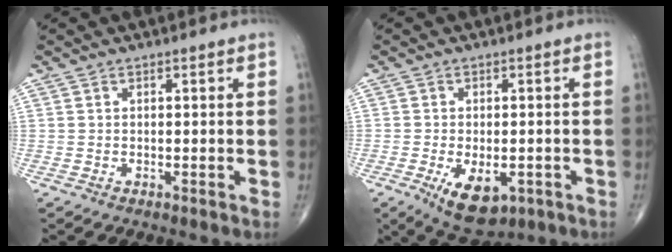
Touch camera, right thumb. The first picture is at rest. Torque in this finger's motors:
{"motor_torque": [0.18, 0.07, 0.42, 0.24, 0.01]}